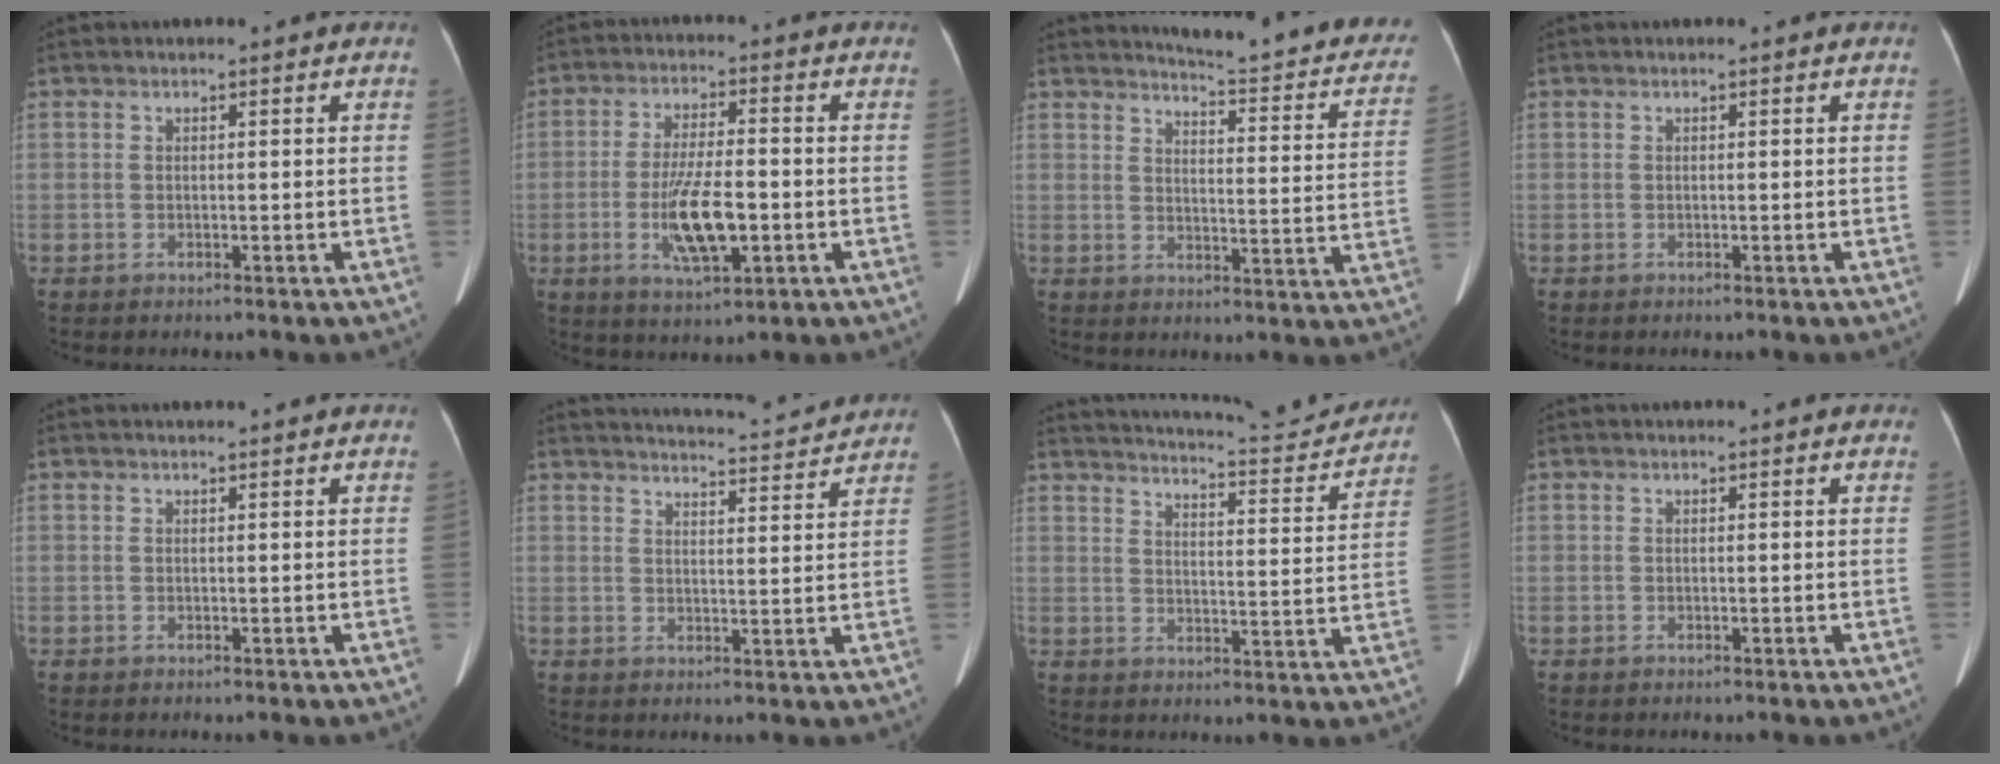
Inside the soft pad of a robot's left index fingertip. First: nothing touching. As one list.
[{"total": 9.2, "force": [-2.2, 2.3, 8.7], "torque": [-0.166, -0.006, -0.037]}, {"total": 19.0, "force": [17.3, 2.3, 7.6], "torque": [-0.083, -0.071, 0.186]}, {"total": 0.0}, {"total": 3.1, "force": [2.9, 0.2, 1.0], "torque": [-0.012, 0.016, 0.031]}, {"total": 10.7, "force": [10.5, -0.1, 2.0], "torque": [-0.033, 0.000, 0.131]}, {"total": 17.9, "force": [17.2, 1.1, 4.8], "torque": [-0.074, -0.042, 0.217]}, {"total": 2.9, "force": [2.7, 0.5, 0.9], "torque": [-0.010, 0.021, 0.020]}]